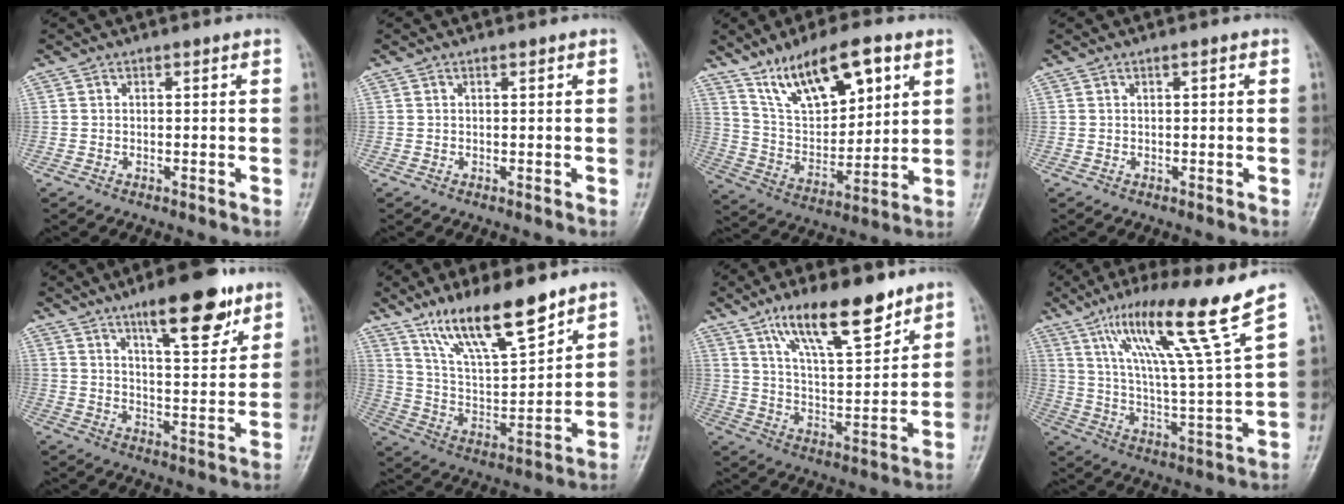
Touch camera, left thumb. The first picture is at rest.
{"total": 0.0}
{"total": 16.3, "force": [9.3, 6.9, 11.6], "torque": [-0.161, -0.037, 0.174]}
{"total": 0.8, "force": [0.3, 0.2, 0.7], "torque": [-0.012, 0.002, 0.004]}
{"total": 13.9, "force": [8.8, 4.1, 9.9], "torque": [-0.122, -0.048, 0.134]}
{"total": 16.2, "force": [11.5, 4.3, 10.6], "torque": [-0.163, -0.063, 0.221]}
{"total": 14.9, "force": [9.8, 4.7, 10.3], "torque": [-0.145, -0.053, 0.174]}
{"total": 17.6, "force": [11.0, -0.8, 13.7], "torque": [-0.224, -0.055, 0.184]}